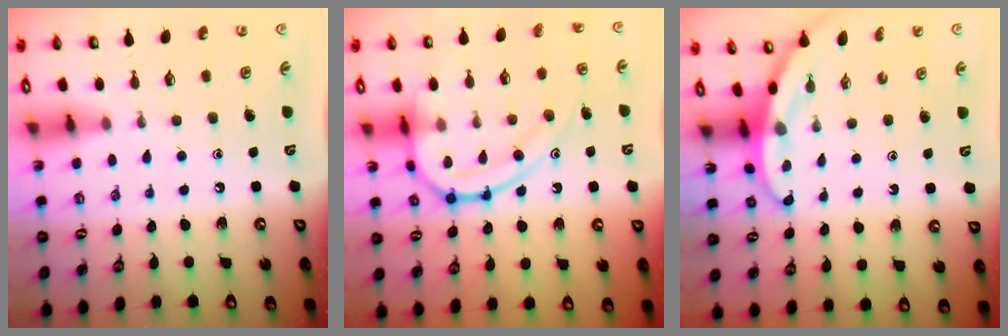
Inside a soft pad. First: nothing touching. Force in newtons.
{"total": 14.8, "press": 14.8, "slide": 0.6}
{"total": 3.2, "press": 3.2, "slide": 0.1}